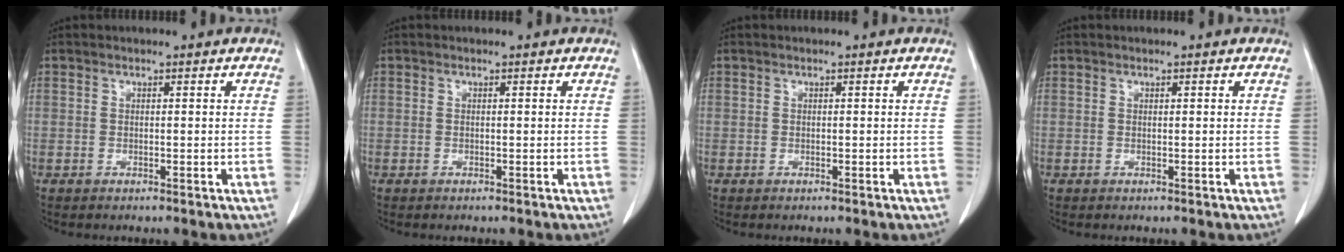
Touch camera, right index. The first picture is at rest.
{"total": 0.0}
{"total": 0.0}
{"total": 0.0}